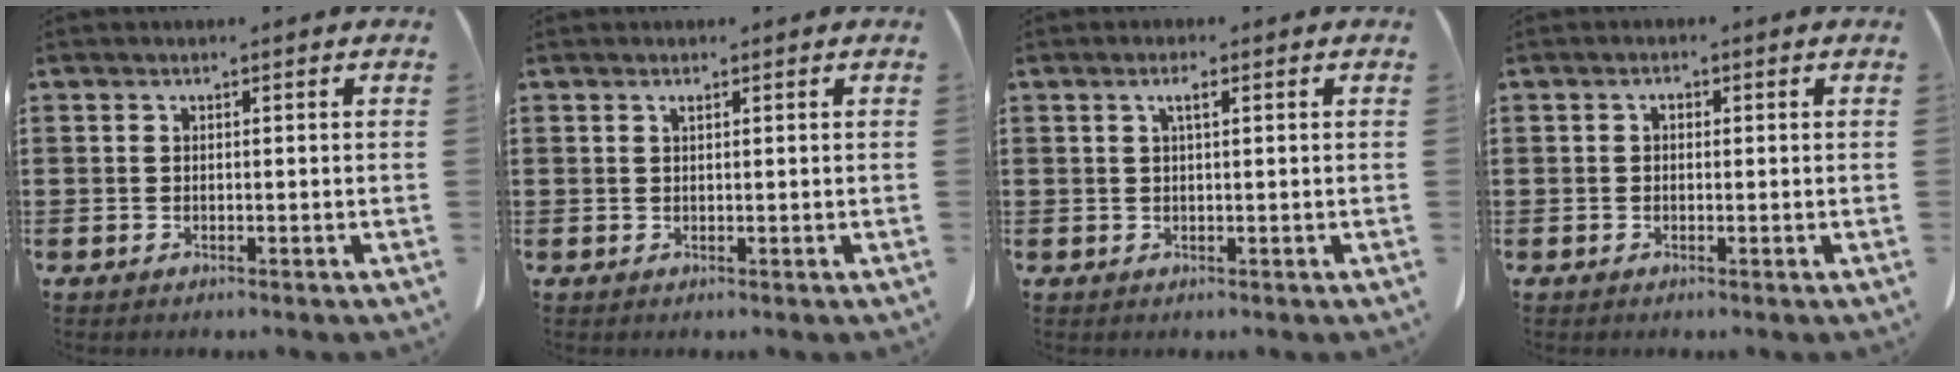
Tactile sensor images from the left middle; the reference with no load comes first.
{"total": 0.7, "force": [0.5, 0.1, 0.5], "torque": [-0.011, 0.000, 0.010]}
{"total": 1.8, "force": [0.6, 0.3, 1.6], "torque": [-0.033, 0.003, 0.010]}
{"total": 0.9, "force": [0.1, 0.6, 0.7], "torque": [-0.016, 0.004, 0.001]}